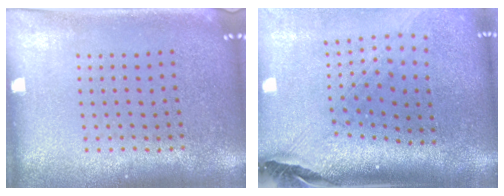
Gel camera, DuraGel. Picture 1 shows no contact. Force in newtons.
{"total": 2.4, "press": 1.8, "slide": 1.6}